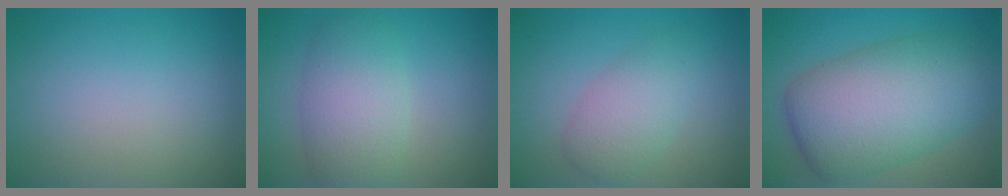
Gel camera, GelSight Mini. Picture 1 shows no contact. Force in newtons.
{"total": 5.2, "press": 5.2, "slide": 0.1}
{"total": 3.6, "press": 3.6, "slide": 0.0}
{"total": 10.6, "press": 10.6, "slide": 0.3}